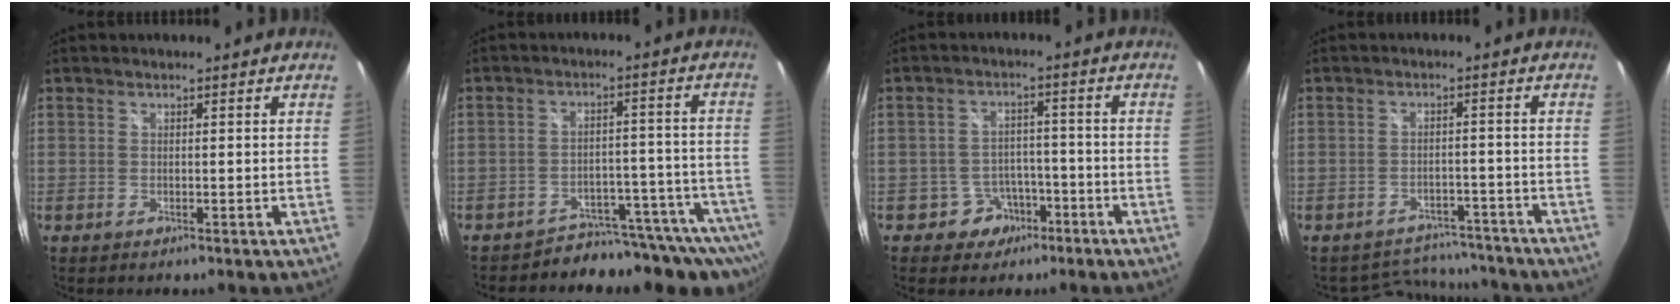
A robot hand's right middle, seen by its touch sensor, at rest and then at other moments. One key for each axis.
{"total": 12.1, "fx": -11.2, "fy": 3.8, "fz": 2.4, "tx": -0.015, "ty": 0.019, "tz": -0.157}
{"total": 5.6, "fx": -3.4, "fy": 4.4, "fz": 0.8, "tx": -0.026, "ty": 0.019, "tz": -0.043}
{"total": 9.3, "fx": -8.4, "fy": 3.8, "fz": 0.9, "tx": -0.025, "ty": 0.023, "tz": -0.106}